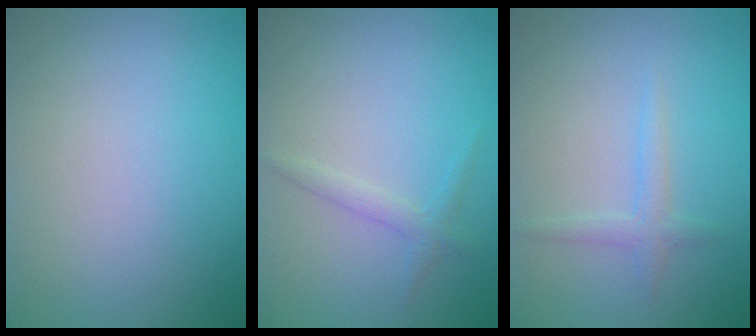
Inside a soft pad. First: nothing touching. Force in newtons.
{"total": 1.3, "press": 1.3, "slide": 0.1}
{"total": 1.4, "press": 1.4, "slide": 0.1}